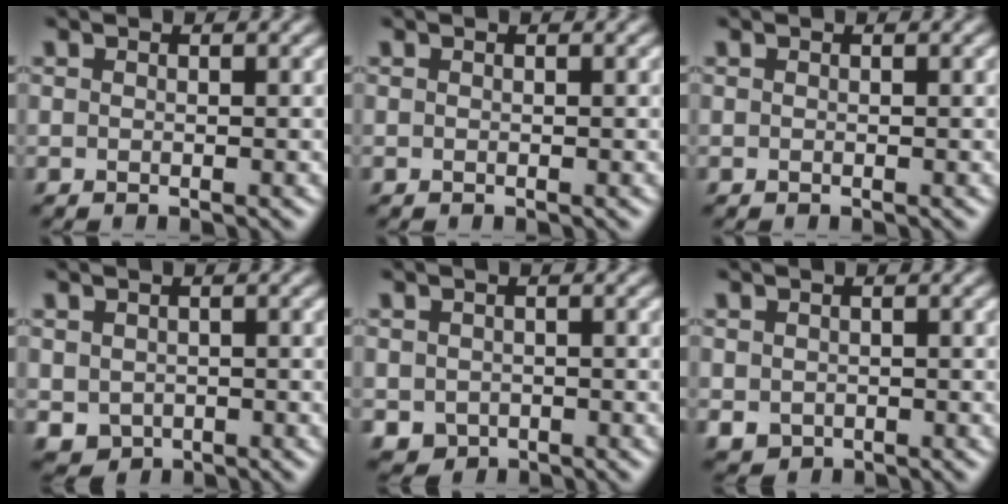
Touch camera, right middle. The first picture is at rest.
{"total": 0.0}
{"total": 0.0}
{"total": 2.0, "force": [-0.3, 1.8, 0.8], "torque": [-0.018, -0.009, 0.000]}
{"total": 1.8, "force": [-0.6, 1.6, 0.6], "torque": [-0.011, -0.009, -0.010]}
{"total": 1.4, "force": [-0.2, 1.3, 0.6], "torque": [-0.010, -0.008, -0.002]}